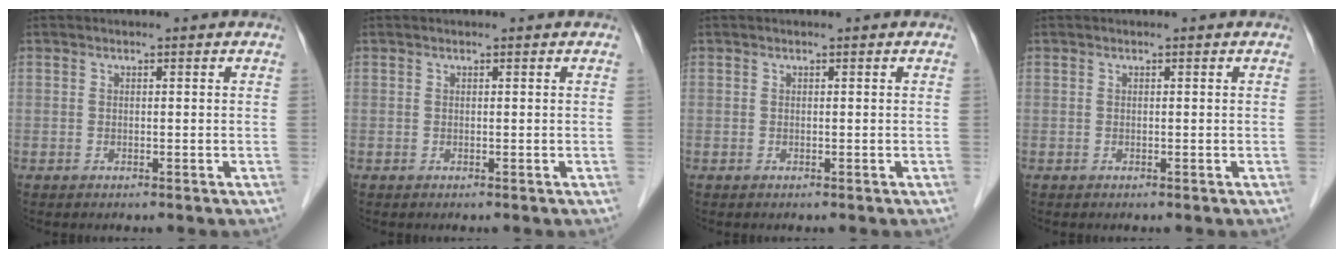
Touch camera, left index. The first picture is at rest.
{"total": 0.0}
{"total": 0.0}
{"total": 0.0}